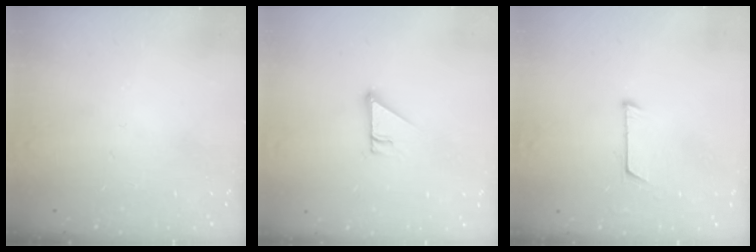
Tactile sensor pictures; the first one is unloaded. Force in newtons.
{"total": 2.9, "press": 2.9, "slide": 0.1}
{"total": 4.7, "press": 4.7, "slide": 0.5}